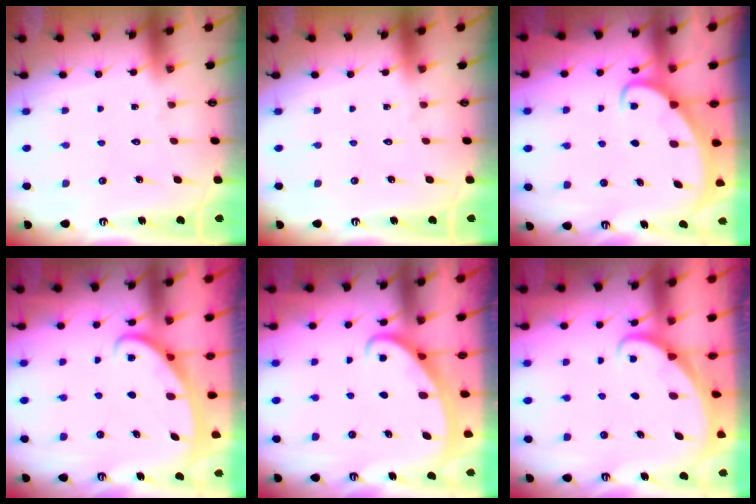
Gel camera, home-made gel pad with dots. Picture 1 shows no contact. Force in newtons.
{"total": 0.0}
{"total": 3.4, "press": 3.4, "slide": 0.4}
{"total": 2.7, "press": 2.6, "slide": 0.4}
{"total": 2.4, "press": 2.4, "slide": 0.4}
{"total": 1.6, "press": 1.6, "slide": 0.0}